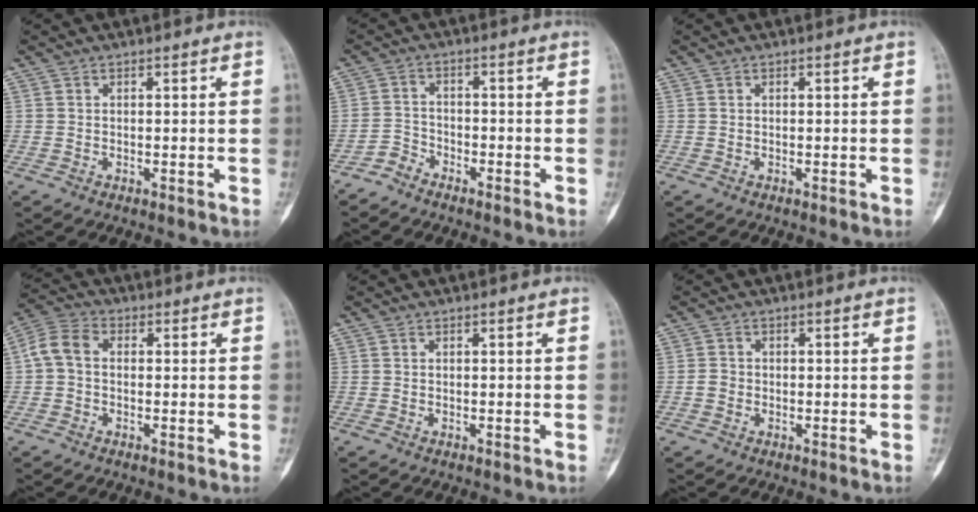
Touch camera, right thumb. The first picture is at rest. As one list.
[{"total": 3.2, "force": [-2.8, 1.5, 0.1], "torque": [0.007, 0.015, -0.061]}, {"total": 0.0}, {"total": 6.1, "force": [0.0, 4.5, 4.1], "torque": [-0.081, 0.021, -0.009]}, {"total": 0.0}, {"total": 1.8, "force": [-0.5, 1.6, 0.6], "torque": [-0.001, 0.008, -0.014]}]